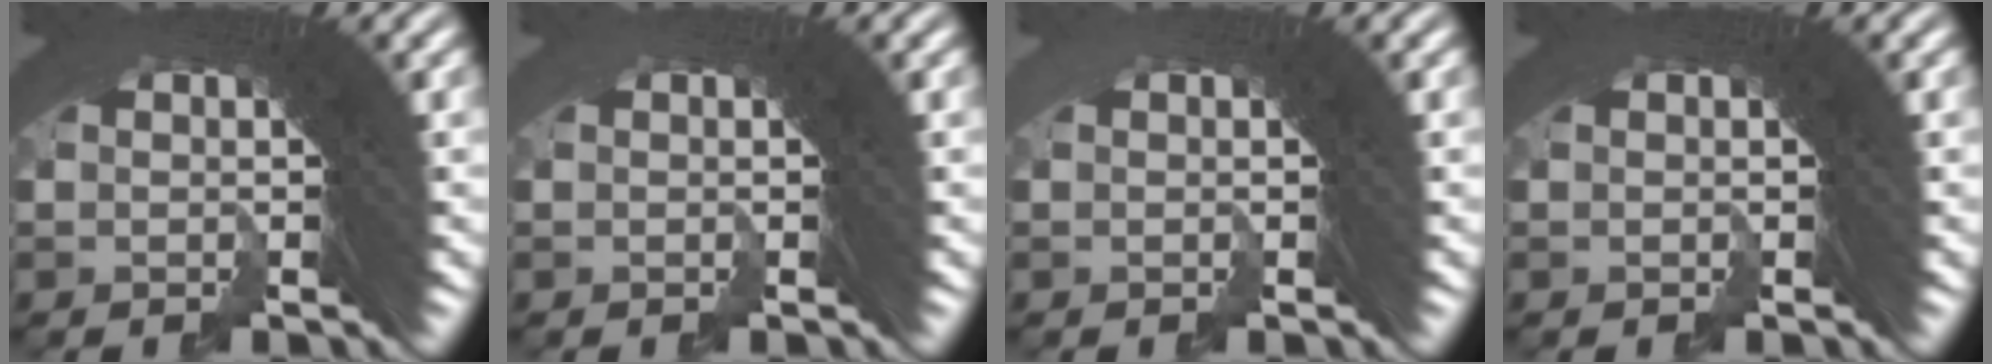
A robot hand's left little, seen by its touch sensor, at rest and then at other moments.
{"total": 0.8, "force": [-0.3, -0.4, -0.7], "torque": [0.012, -0.001, -0.004]}
{"total": 1.9, "force": [-0.3, -1.2, -1.4], "torque": [0.023, -0.004, -0.003]}
{"total": 0.0}